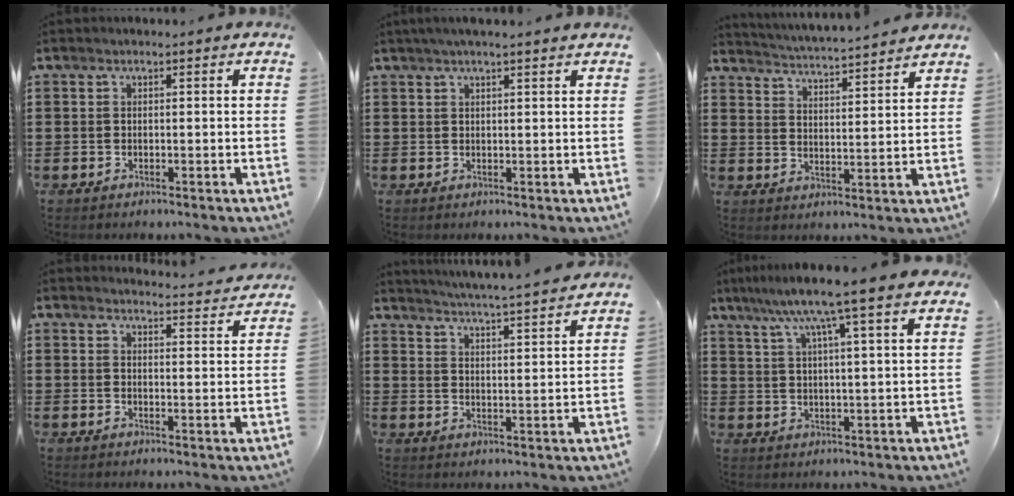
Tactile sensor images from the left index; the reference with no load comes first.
{"total": 2.2, "force": [1.8, 0.0, 1.3], "torque": [-0.028, 0.004, 0.033]}
{"total": 3.8, "force": [3.8, -0.5, 0.4], "torque": [-0.028, -0.034, 0.061]}
{"total": 3.3, "force": [3.3, 0.0, 0.3], "torque": [-0.010, -0.023, 0.057]}
{"total": 4.1, "force": [4.0, -1.0, 0.7], "torque": [-0.032, -0.034, 0.064]}
{"total": 8.7, "force": [6.4, -0.3, 6.0], "torque": [-0.134, -0.016, 0.106]}